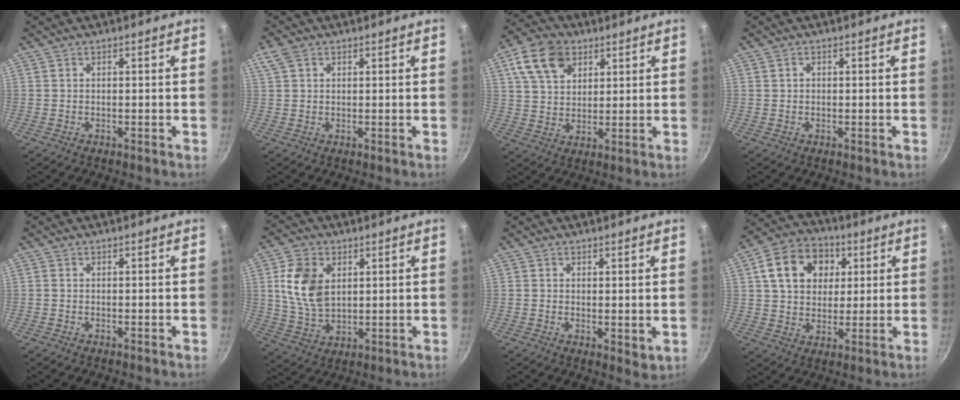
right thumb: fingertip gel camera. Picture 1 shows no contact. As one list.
[{"total": 3.7, "force": [1.7, 2.6, 2.1], "torque": [-0.038, 0.006, 0.032]}, {"total": 11.8, "force": [5.5, 8.2, 6.5], "torque": [-0.097, -0.004, 0.096]}, {"total": 0.8, "force": [0.2, 0.7, 0.4], "torque": [-0.005, 0.004, 0.003]}, {"total": 0.0}, {"total": 11.1, "force": [2.9, 7.5, 7.6], "torque": [-0.130, -0.017, 0.060]}, {"total": 2.8, "force": [0.9, 1.5, 2.2], "torque": [-0.031, -0.012, 0.012]}, {"total": 14.7, "force": [4.5, 11.3, 8.1], "torque": [-0.114, 0.010, 0.066]}]